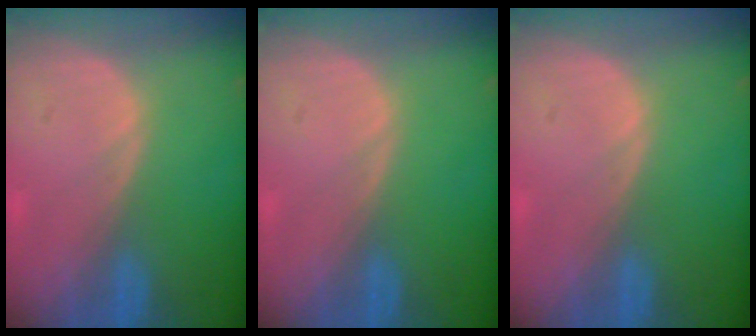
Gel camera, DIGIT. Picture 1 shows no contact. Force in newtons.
{"total": 0.0}
{"total": 0.0}